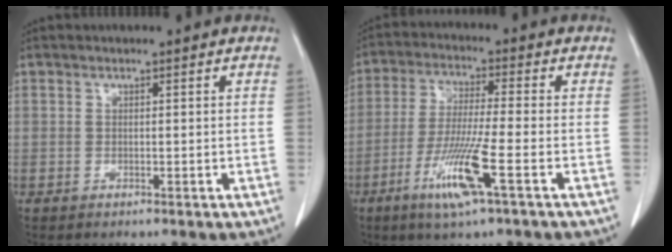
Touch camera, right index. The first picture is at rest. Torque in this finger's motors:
{"motor_torque": [0.20, -0.13, 0.20, 0.16]}